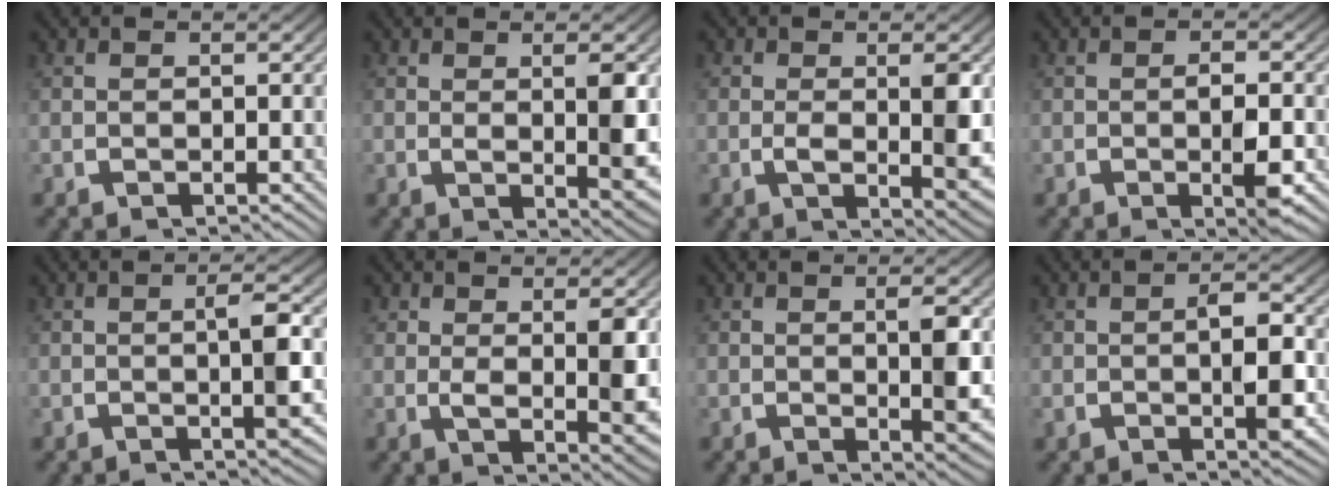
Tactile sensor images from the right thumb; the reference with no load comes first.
{"total": 4.8, "force": [0.2, 1.4, 4.6], "torque": [-0.072, -0.016, 0.010]}
{"total": 5.2, "force": [-0.2, 2.0, 4.8], "torque": [-0.079, -0.020, 0.004]}
{"total": 3.4, "force": [-0.7, 1.2, 3.1], "torque": [-0.047, -0.007, -0.011]}
{"total": 3.6, "force": [-0.2, 0.7, 3.5], "torque": [-0.053, 0.004, -0.006]}
{"total": 5.3, "force": [0.4, 2.1, 4.9], "torque": [-0.083, -0.025, 0.019]}
{"total": 4.1, "force": [0.1, 1.0, 3.9], "torque": [-0.057, -0.008, 0.004]}
{"total": 3.4, "force": [-0.3, 1.2, 3.2], "torque": [-0.047, -0.003, -0.005]}